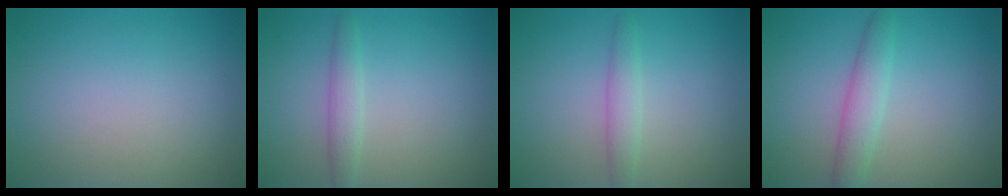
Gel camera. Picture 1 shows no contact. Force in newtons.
{"total": 1.7, "press": 1.7, "slide": 0.0}
{"total": 1.8, "press": 1.8, "slide": 0.1}
{"total": 2.6, "press": 2.6, "slide": 0.1}